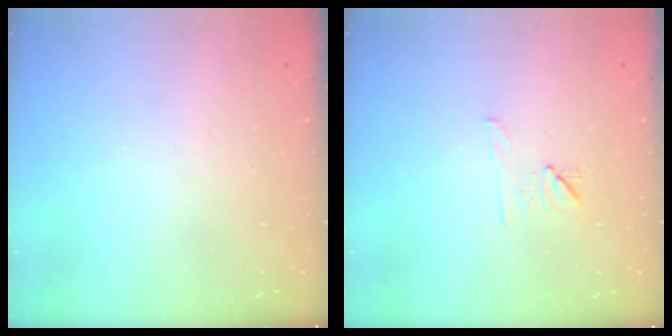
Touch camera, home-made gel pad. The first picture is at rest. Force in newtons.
{"total": 6.7, "press": 6.6, "slide": 1.1}